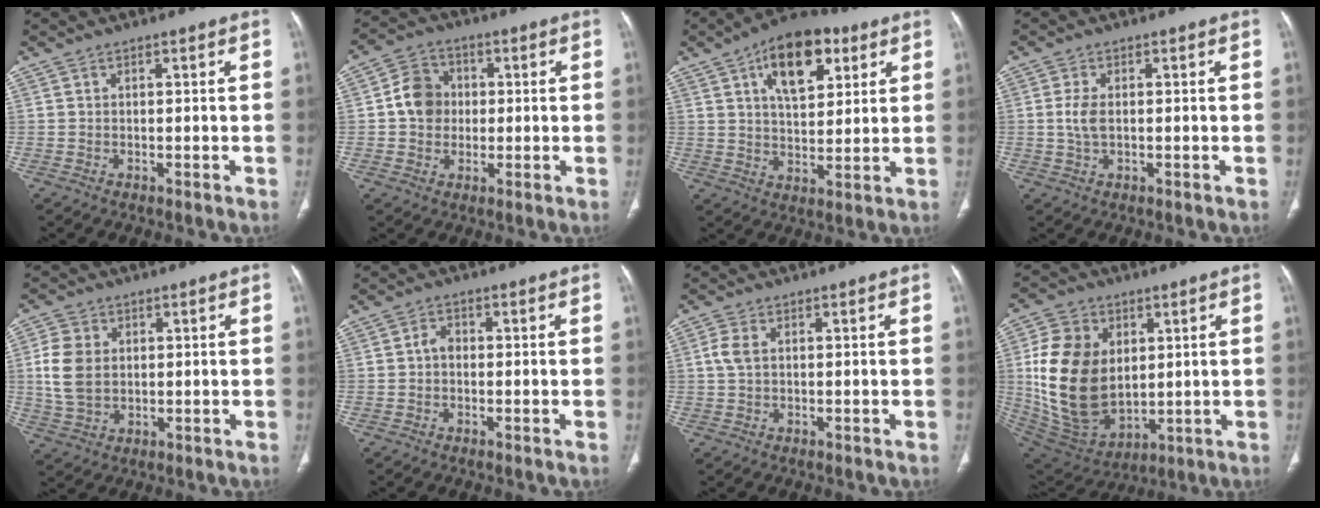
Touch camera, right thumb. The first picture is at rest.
{"total": 7.7, "force": [0.3, 6.7, 3.7], "torque": [-0.042, 0.014, -0.004]}
{"total": 14.5, "force": [6.5, 7.7, 10.5], "torque": [-0.129, -0.011, 0.101]}
{"total": 3.2, "force": [0.1, 1.5, 2.8], "torque": [-0.069, 0.000, 0.002]}
{"total": 8.4, "force": [1.0, 6.2, 5.6], "torque": [-0.112, -0.001, 0.024]}
{"total": 2.0, "force": [-0.3, 1.5, 1.3], "torque": [-0.017, 0.007, -0.012]}
{"total": 2.7, "force": [0.4, 1.6, 2.2], "torque": [-0.063, 0.005, 0.005]}
{"total": 20.7, "force": [2.4, 14.5, 14.5], "torque": [-0.264, -0.017, 0.069]}